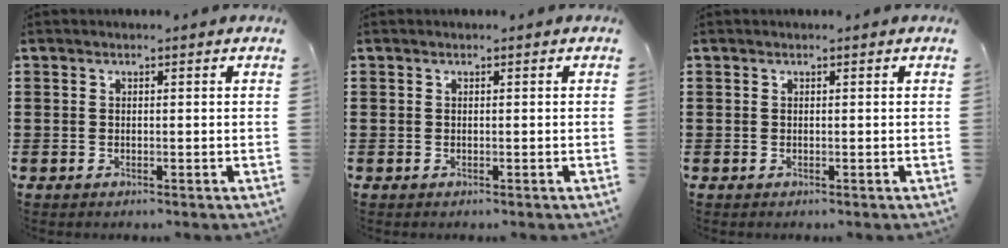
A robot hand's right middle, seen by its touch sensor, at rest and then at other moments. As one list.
[{"total": 0.0}, {"total": 0.0}]